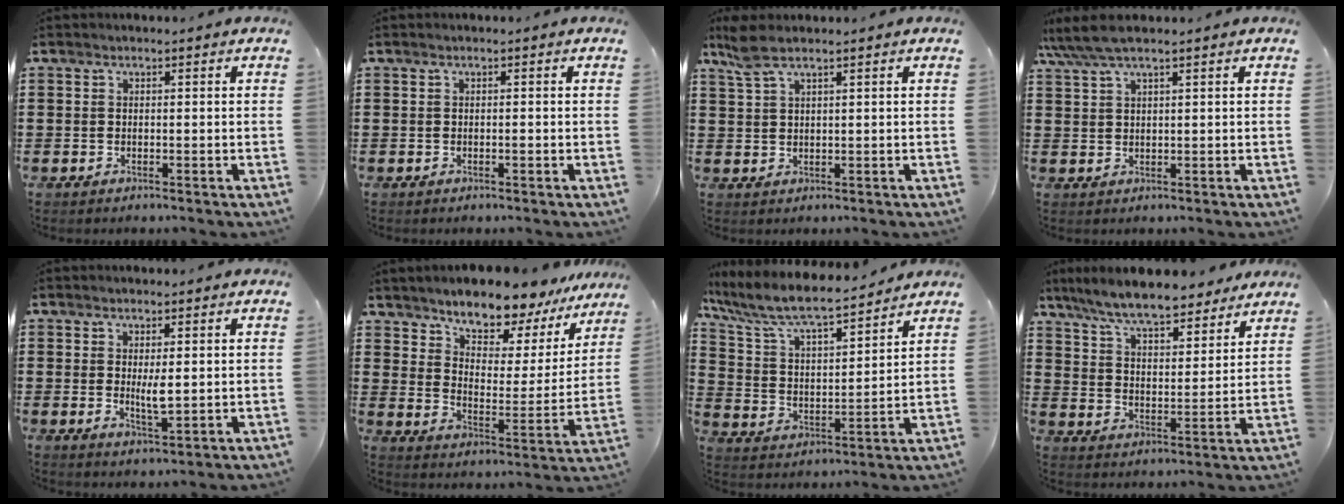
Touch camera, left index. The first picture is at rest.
{"total": 0.5, "force": [-0.1, 0.1, 0.5], "torque": [-0.011, -0.004, 0.000]}
{"total": 3.5, "force": [2.3, 0.8, 2.5], "torque": [-0.055, 0.002, 0.043]}
{"total": 4.3, "force": [3.1, 0.5, 2.9], "torque": [-0.070, -0.001, 0.055]}
{"total": 3.7, "force": [0.6, 0.9, 3.5], "torque": [-0.059, -0.003, 0.009]}
{"total": 8.4, "force": [8.0, 1.9, 1.9], "torque": [-0.062, -0.065, 0.140]}
{"total": 8.2, "force": [7.3, 1.0, 3.6], "torque": [-0.103, -0.046, 0.122]}
{"total": 8.8, "force": [7.8, 1.2, 3.8], "torque": [-0.104, -0.036, 0.139]}